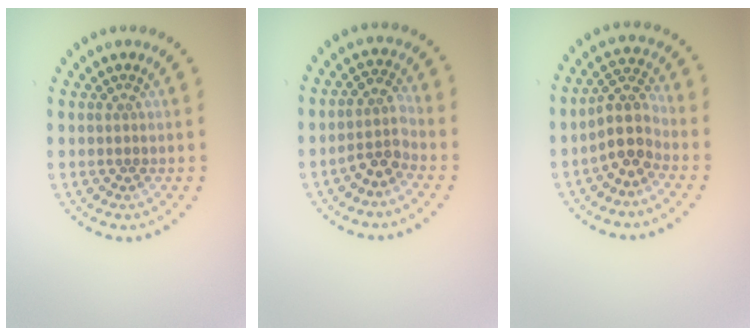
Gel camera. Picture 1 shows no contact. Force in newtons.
{"total": 2.6, "press": 2.0, "slide": 1.7}
{"total": 3.7, "press": 2.9, "slide": 2.2}